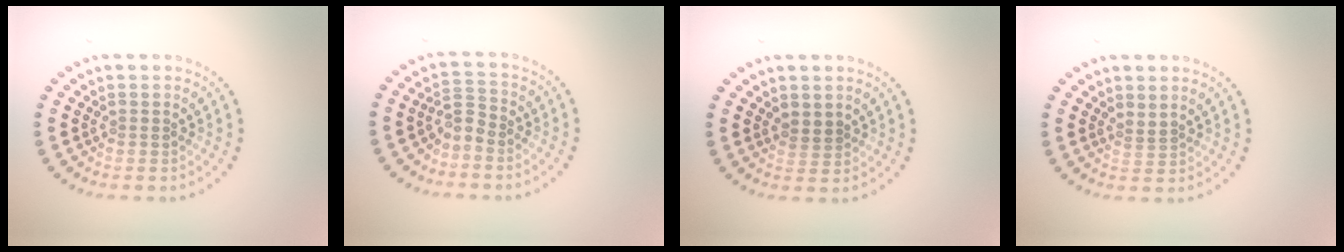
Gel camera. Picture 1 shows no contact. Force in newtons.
{"total": 1.8, "press": 1.3, "slide": 1.3}
{"total": 1.1, "press": 1.0, "slide": 0.4}
{"total": 0.5, "press": 0.2, "slide": 0.5}